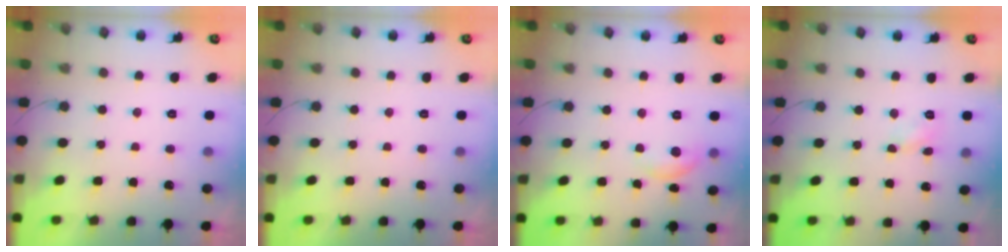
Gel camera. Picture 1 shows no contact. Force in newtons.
{"total": 0.0}
{"total": 6.9, "press": 6.9, "slide": 0.5}
{"total": 3.8, "press": 3.7, "slide": 0.5}